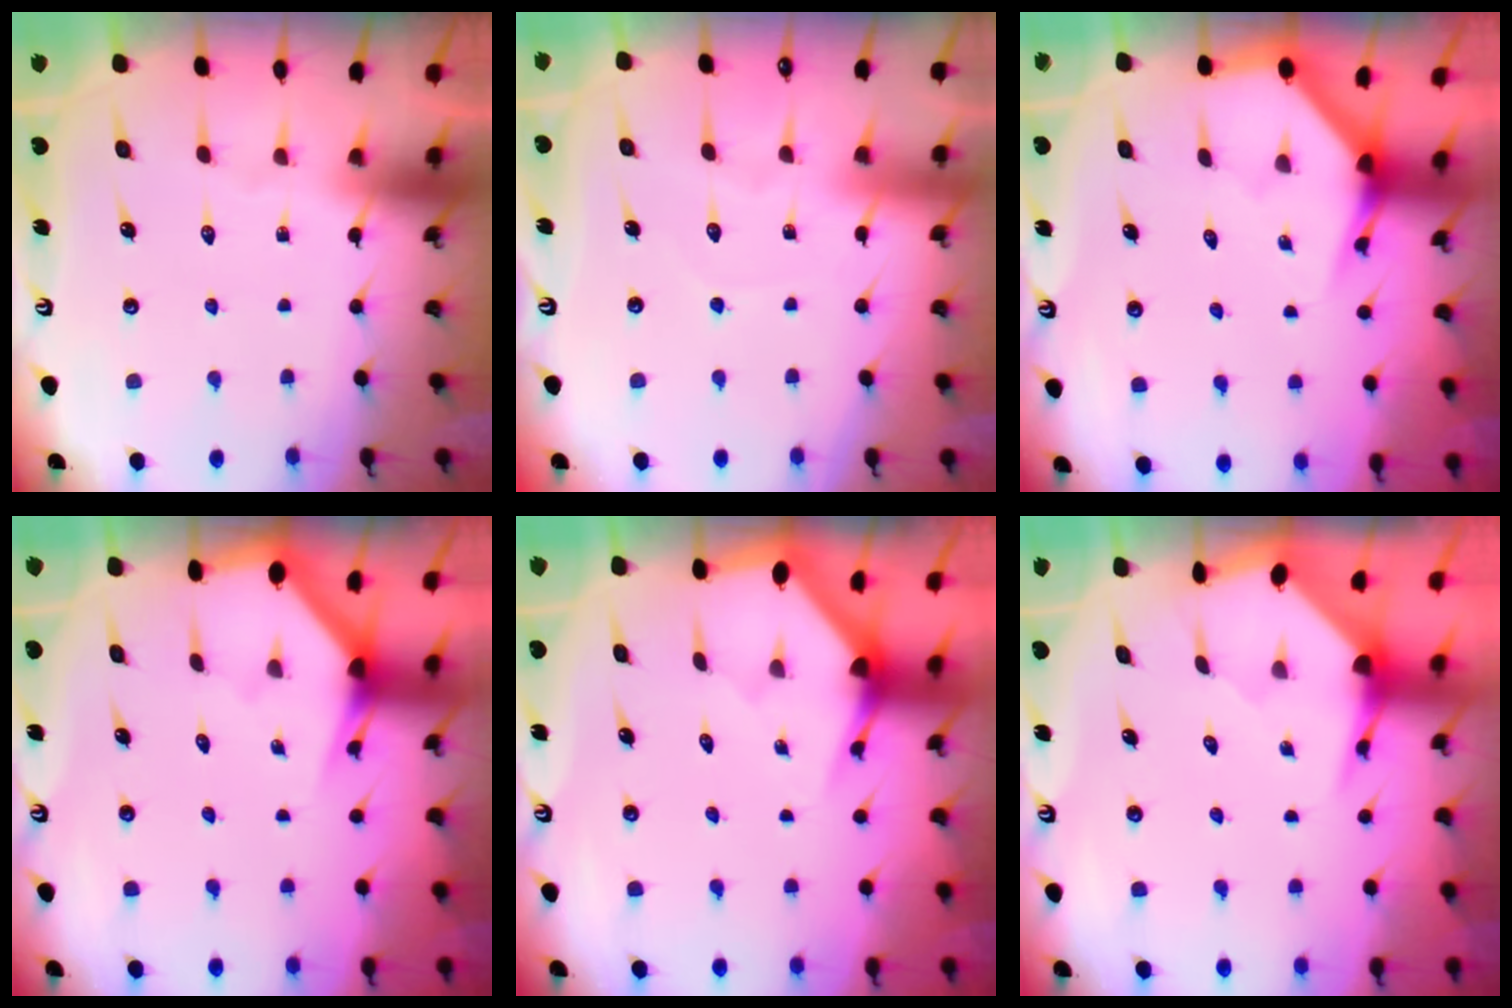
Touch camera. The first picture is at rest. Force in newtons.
{"total": 2.5, "press": 2.5, "slide": 0.2}
{"total": 4.0, "press": 4.0, "slide": 0.2}
{"total": 2.8, "press": 2.8, "slide": 0.1}
{"total": 3.4, "press": 3.4, "slide": 0.1}
{"total": 3.6, "press": 3.6, "slide": 0.4}